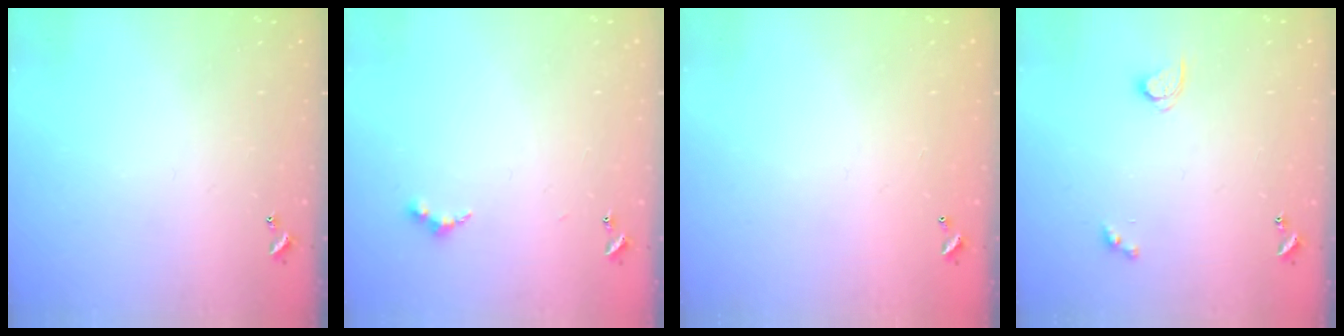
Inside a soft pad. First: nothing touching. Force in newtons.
{"total": 4.0, "press": 4.0, "slide": 0.5}
{"total": 2.9, "press": 2.9, "slide": 0.1}
{"total": 2.9, "press": 2.9, "slide": 0.3}